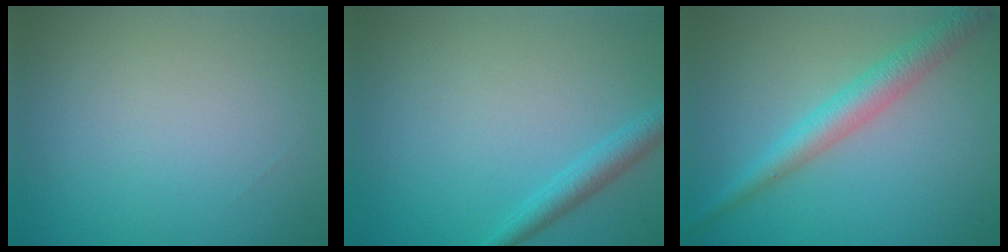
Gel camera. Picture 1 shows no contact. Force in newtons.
{"total": 2.2, "press": 2.2, "slide": 0.2}
{"total": 3.6, "press": 3.6, "slide": 0.1}